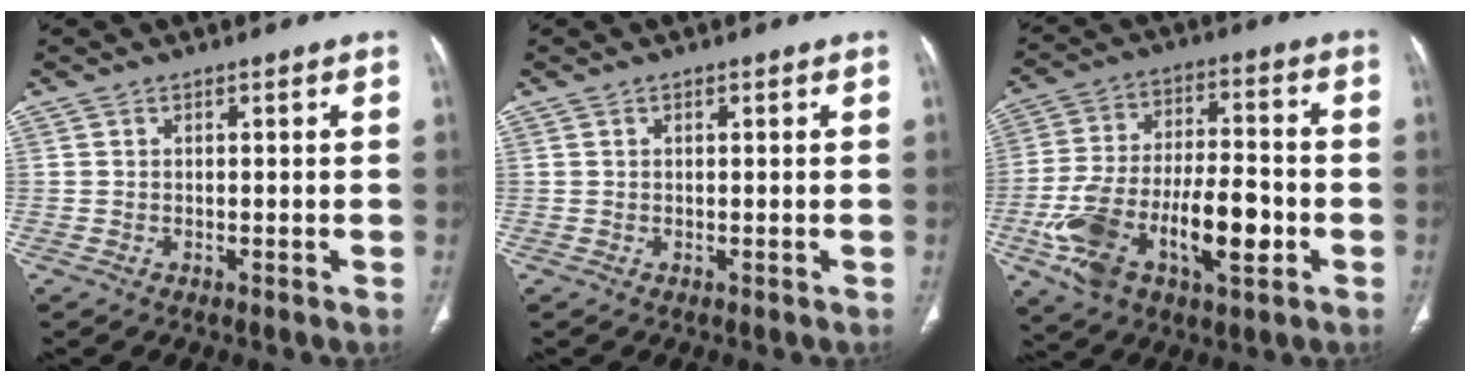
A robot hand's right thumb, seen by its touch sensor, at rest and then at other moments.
{"total": 0.0}
{"total": 19.9, "force": [-6.0, 9.1, 16.6], "torque": [-0.307, 0.029, -0.097]}